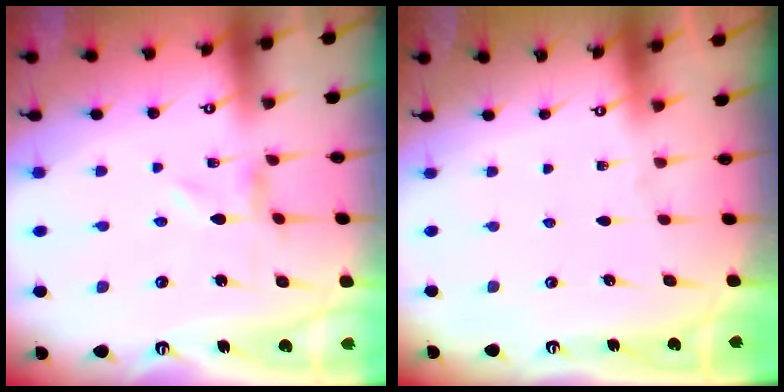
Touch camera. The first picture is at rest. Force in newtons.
{"total": 0.0}